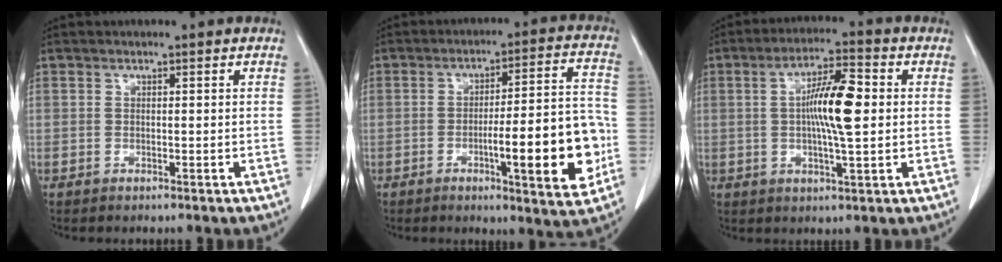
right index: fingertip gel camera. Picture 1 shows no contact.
{"total": 15.2, "force": [-4.2, 2.1, 14.5], "torque": [-0.200, 0.010, -0.057]}
{"total": 9.6, "force": [0.7, 1.4, 9.5], "torque": [-0.170, 0.007, 0.009]}